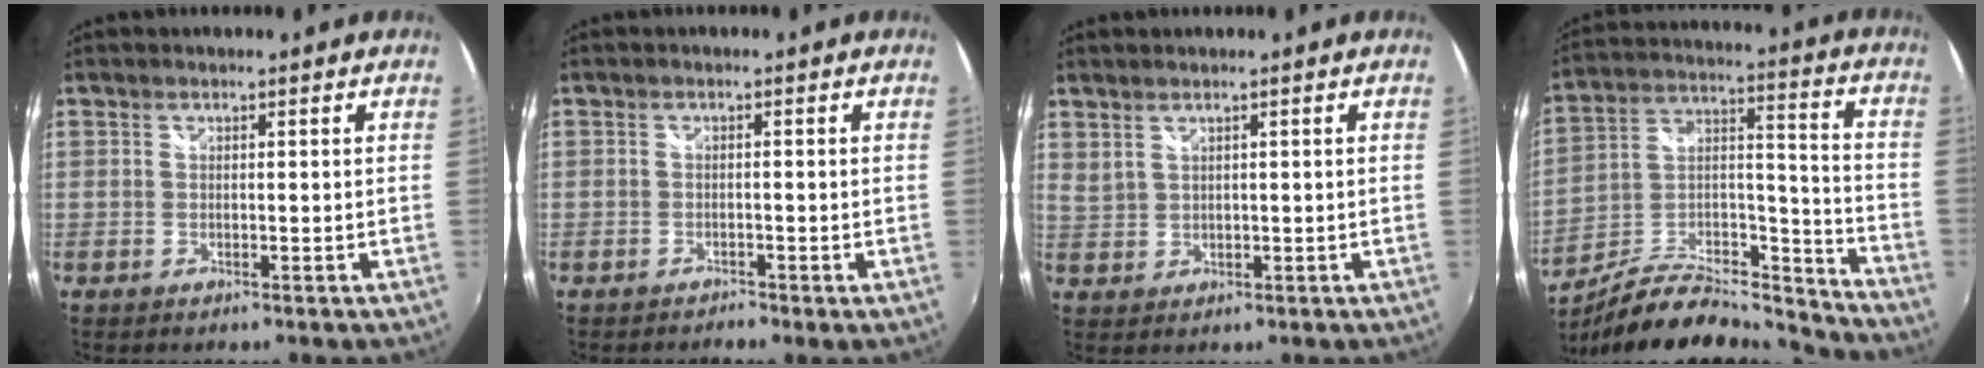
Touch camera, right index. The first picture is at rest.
{"total": 1.0, "force": [-1.0, 0.3, 0.1], "torque": [-0.005, -0.005, -0.017]}
{"total": 1.9, "force": [1.5, 0.6, 0.9], "torque": [-0.016, 0.000, 0.032]}
{"total": 18.6, "force": [-15.6, 5.2, 8.6], "torque": [-0.155, 0.012, -0.254]}